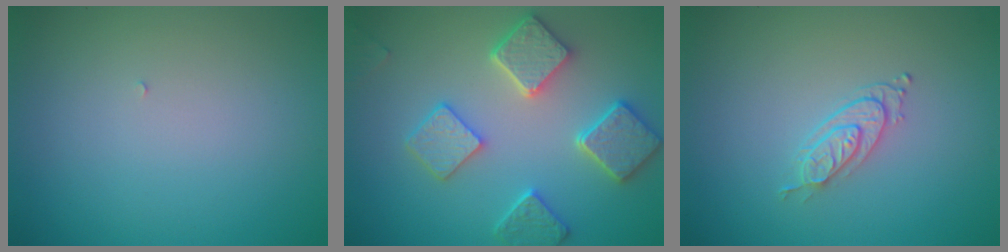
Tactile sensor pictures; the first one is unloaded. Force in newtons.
{"total": 5.1, "press": 4.6, "slide": 2.0}
{"total": 2.0, "press": 1.4, "slide": 1.4}